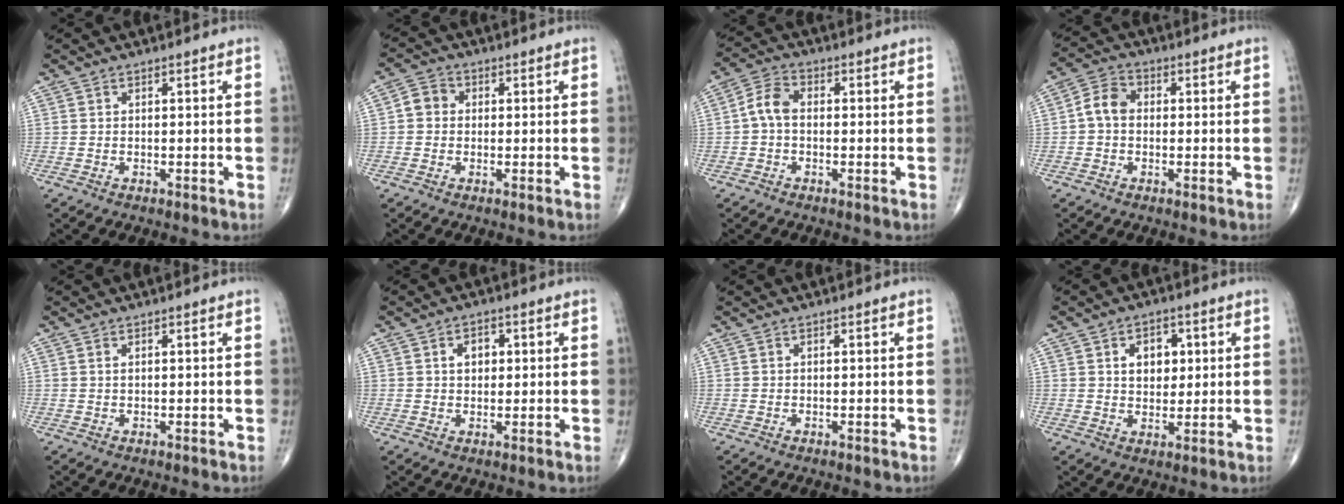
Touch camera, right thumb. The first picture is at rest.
{"total": 3.7, "force": [0.0, 3.2, 1.7], "torque": [-0.018, 0.011, -0.009]}
{"total": 4.8, "force": [-0.5, 3.0, 3.7], "torque": [-0.070, 0.017, -0.019]}
{"total": 5.0, "force": [-0.3, 3.8, 3.2], "torque": [-0.051, 0.018, -0.017]}
{"total": 0.6, "force": [0.3, 0.2, 0.4], "torque": [-0.011, 0.005, 0.006]}
{"total": 3.9, "force": [1.0, 2.8, 2.5], "torque": [-0.022, 0.002, 0.014]}
{"total": 0.0}
{"total": 6.5, "force": [1.8, 4.6, 4.2], "torque": [-0.032, -0.006, 0.026]}